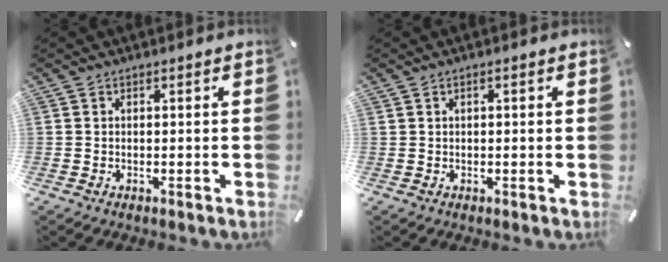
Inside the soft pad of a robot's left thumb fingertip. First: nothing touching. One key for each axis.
{"total": 0.7, "fx": 0.2, "fy": 0.3, "fz": 0.7, "tx": -0.011, "ty": 0.002, "tz": 0.002}